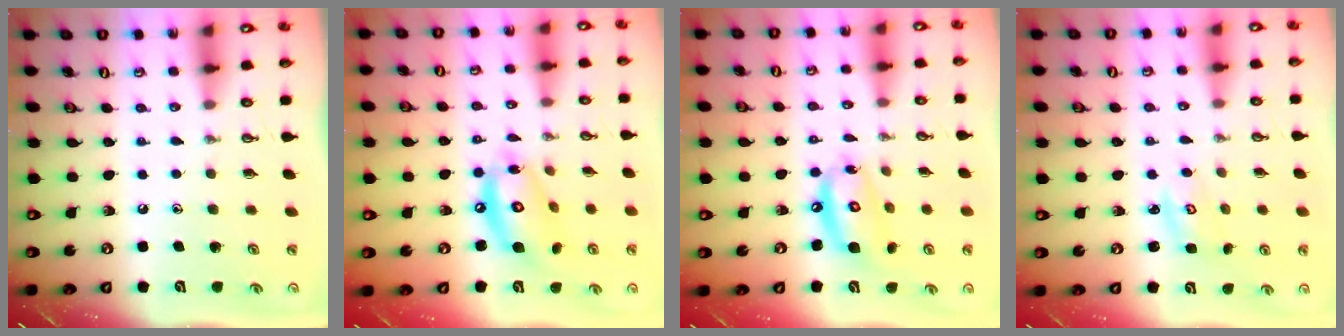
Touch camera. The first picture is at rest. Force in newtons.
{"total": 14.2, "press": 14.2, "slide": 1.3}
{"total": 12.4, "press": 12.3, "slide": 1.3}
{"total": 2.9, "press": 2.9, "slide": 0.4}